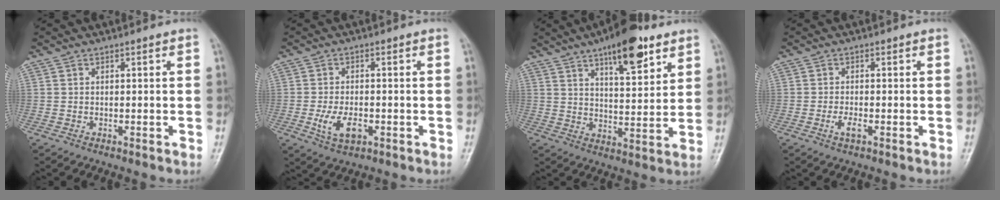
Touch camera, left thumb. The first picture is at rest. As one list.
[{"total": 6.0, "force": [-1.8, 3.4, 4.6], "torque": [-0.087, 0.001, -0.029]}, {"total": 13.5, "force": [8.1, 4.8, 9.7], "torque": [-0.119, -0.041, 0.123]}, {"total": 2.2, "force": [-0.9, 0.9, 1.8], "torque": [-0.038, 0.003, -0.020]}]